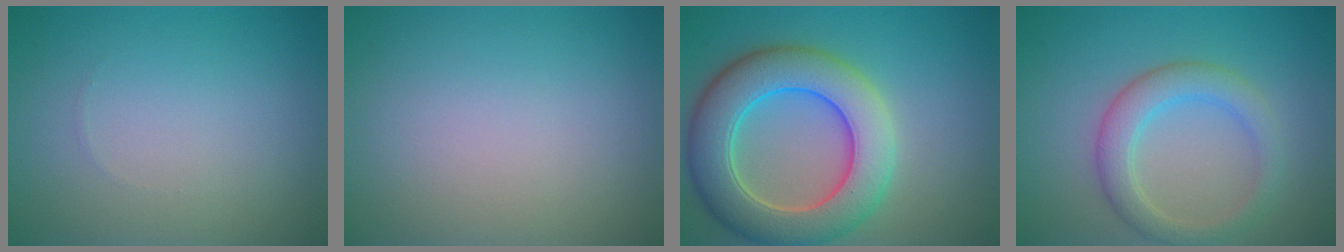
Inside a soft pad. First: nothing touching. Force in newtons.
{"total": 0.0}
{"total": 8.9, "press": 8.9, "slide": 0.6}
{"total": 3.6, "press": 3.6, "slide": 0.0}